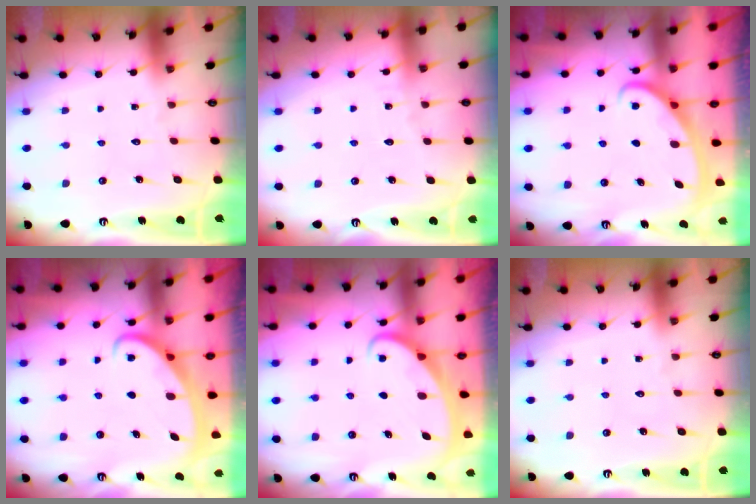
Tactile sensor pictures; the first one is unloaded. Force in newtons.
{"total": 2.7, "press": 2.7, "slide": 0.2}
{"total": 2.8, "press": 2.8, "slide": 0.4}
{"total": 2.6, "press": 2.6, "slide": 0.3}
{"total": 2.1, "press": 2.1, "slide": 0.1}
{"total": 0.0}